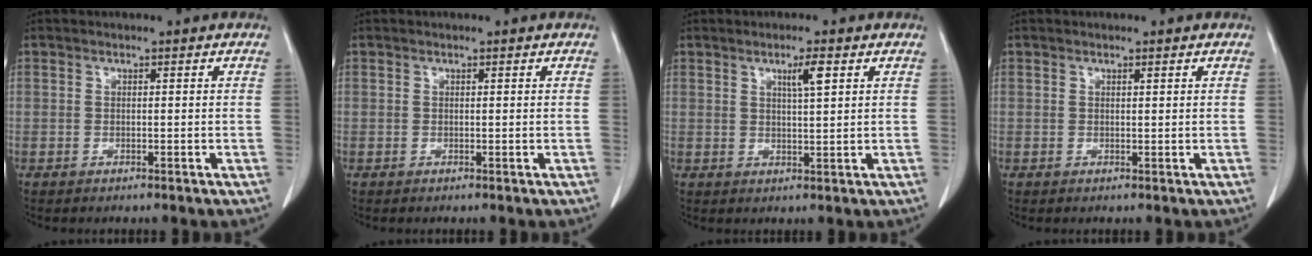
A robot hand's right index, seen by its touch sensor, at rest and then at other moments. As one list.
[{"total": 0.0}, {"total": 3.0, "force": [1.5, 0.0, 2.6], "torque": [-0.041, 0.000, 0.023]}, {"total": 0.0}]